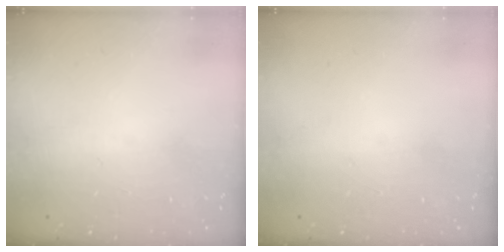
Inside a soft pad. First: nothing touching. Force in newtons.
{"total": 0.0}